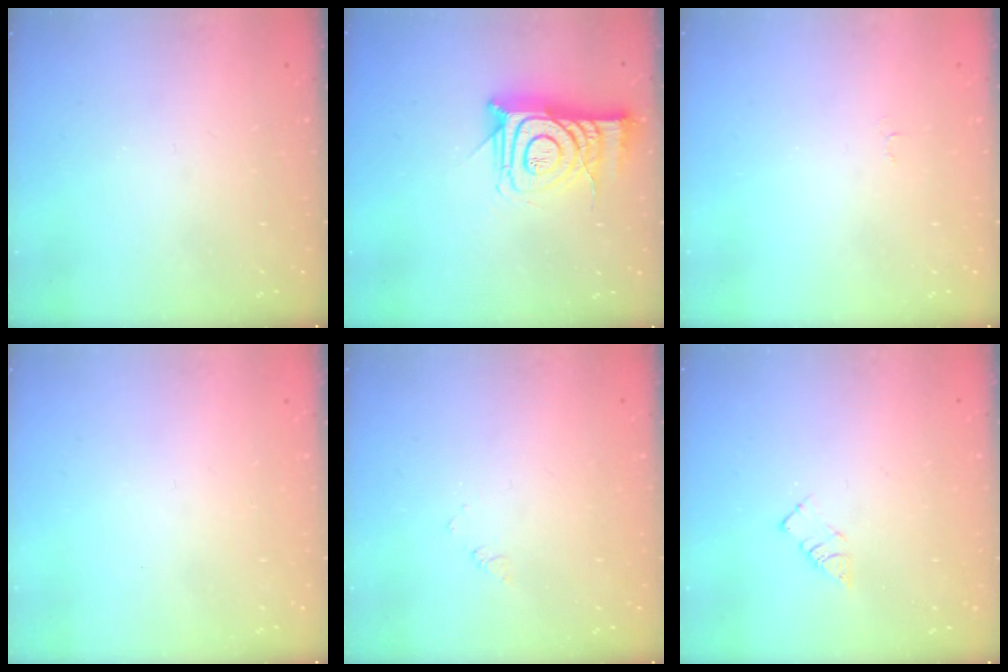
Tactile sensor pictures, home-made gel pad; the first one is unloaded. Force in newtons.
{"total": 13.9, "press": 13.9, "slide": 1.2}
{"total": 3.2, "press": 3.1, "slide": 0.5}
{"total": 1.5, "press": 1.5, "slide": 0.1}
{"total": 1.7, "press": 1.6, "slide": 0.3}
{"total": 3.3, "press": 3.3, "slide": 0.2}